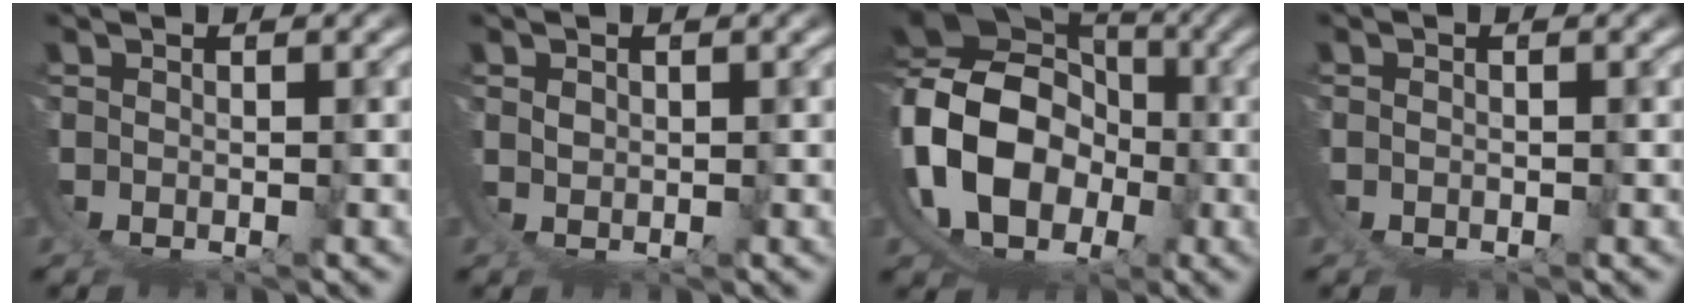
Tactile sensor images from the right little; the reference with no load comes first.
{"total": 1.4, "force": [1.4, 0.1, -0.1], "torque": [0.002, 0.006, 0.022]}
{"total": 19.1, "force": [2.1, 15.8, 10.4], "torque": [-0.257, -0.045, 0.045]}
{"total": 0.7, "force": [-0.2, 0.6, 0.2], "torque": [-0.004, 0.001, -0.004]}